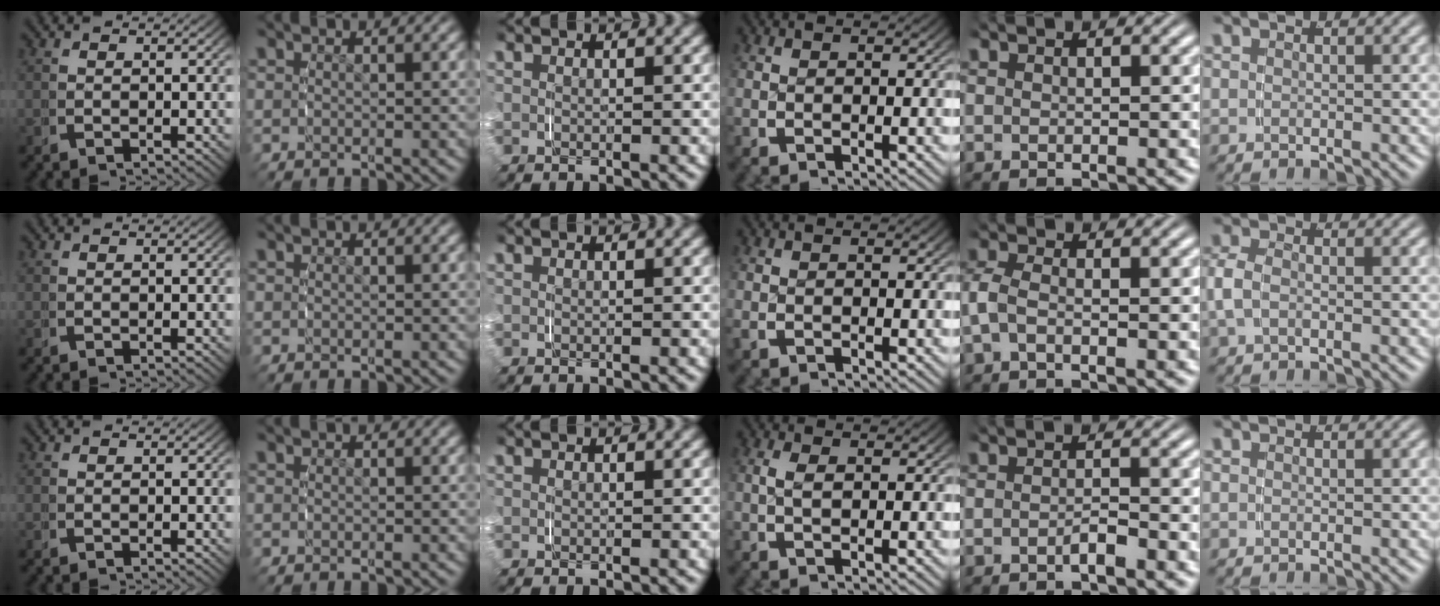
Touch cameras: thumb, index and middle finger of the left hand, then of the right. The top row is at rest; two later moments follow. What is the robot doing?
{"motion": "grasp_and_lifting", "object": "toothpaste"}